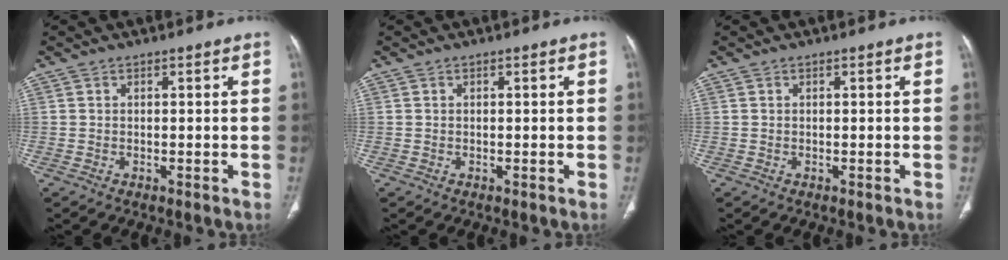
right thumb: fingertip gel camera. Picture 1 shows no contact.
{"total": 0.0}
{"total": 0.0}